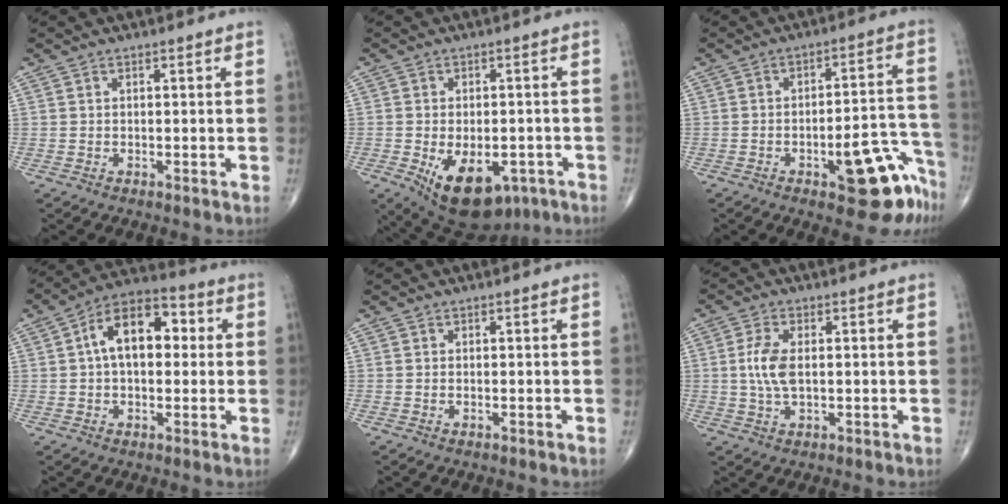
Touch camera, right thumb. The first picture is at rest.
{"total": 14.3, "force": [-6.0, 8.1, 10.1], "torque": [-0.142, 0.003, -0.071]}
{"total": 14.7, "force": [-7.9, 5.1, 11.3], "torque": [-0.084, 0.071, -0.095]}
{"total": 12.9, "force": [1.8, 7.7, 10.2], "torque": [-0.144, 0.033, 0.017]}
{"total": 0.0}
{"total": 5.8, "force": [0.3, 2.8, 5.0], "torque": [-0.114, 0.003, 0.004]}